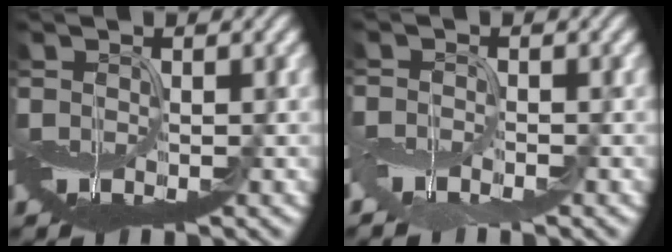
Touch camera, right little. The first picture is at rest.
{"total": 2.4, "force": [-2.2, 0.7, 0.9], "torque": [-0.018, -0.009, -0.052]}